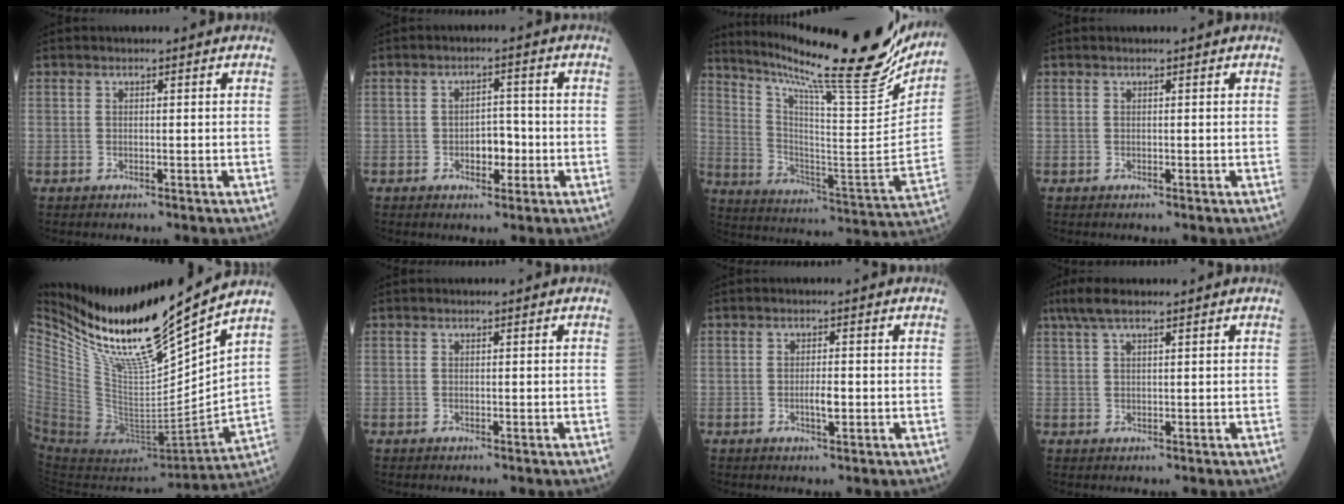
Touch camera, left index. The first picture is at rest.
{"total": 3.7, "force": [-1.6, 1.9, 2.7], "torque": [-0.036, 0.002, -0.024]}
{"total": 26.6, "force": [22.8, 0.5, 13.8], "torque": [-0.234, -0.083, 0.332]}
{"total": 0.0}
{"total": 21.1, "force": [18.0, 0.3, 10.9], "torque": [-0.195, -0.062, 0.333]}
{"total": 0.0}
{"total": 2.1, "force": [-0.9, 0.4, 1.9], "torque": [-0.036, -0.005, -0.015]}
{"total": 3.9, "force": [2.7, 0.6, 2.8], "torque": [-0.063, 0.018, 0.056]}